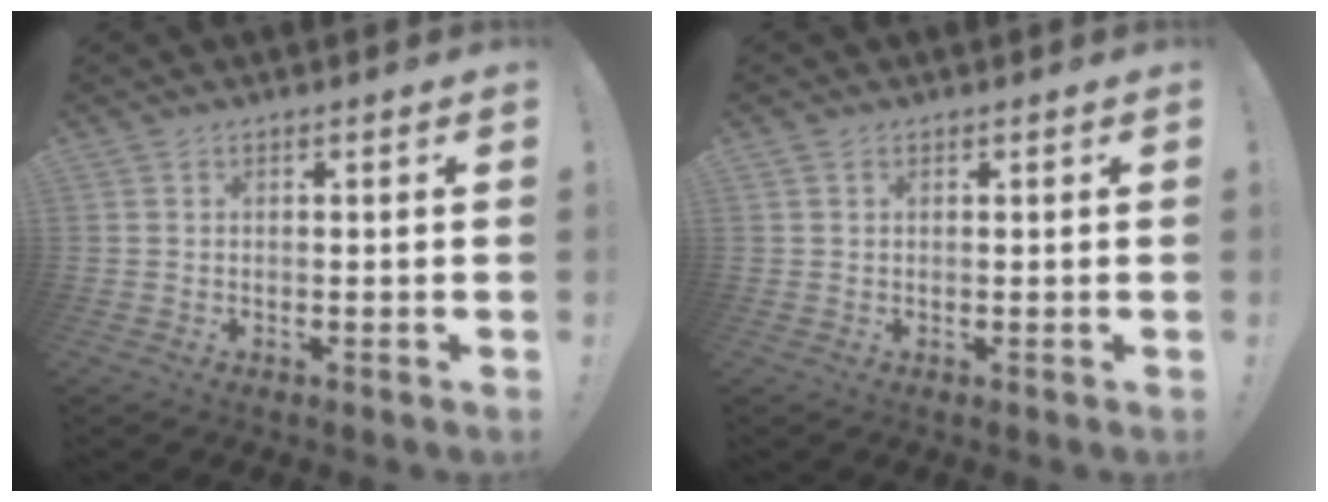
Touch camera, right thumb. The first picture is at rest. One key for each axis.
{"total": 0.7, "fx": 0.4, "fy": 0.6, "fz": 0.1, "tx": 0.001, "ty": -0.001, "tz": 0.008}